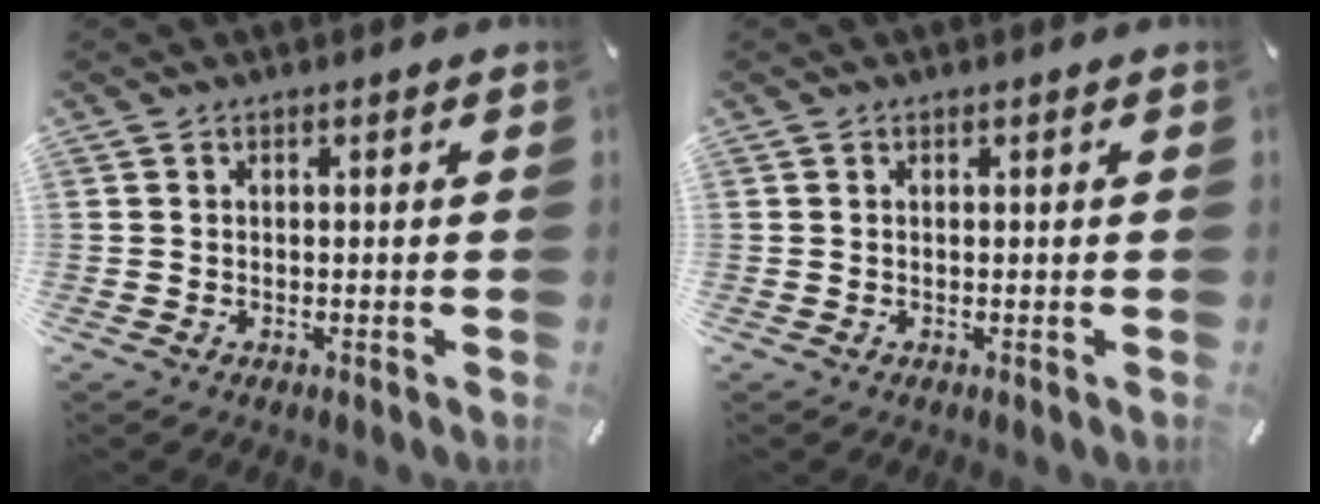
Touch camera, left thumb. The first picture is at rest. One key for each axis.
{"total": 0.0}